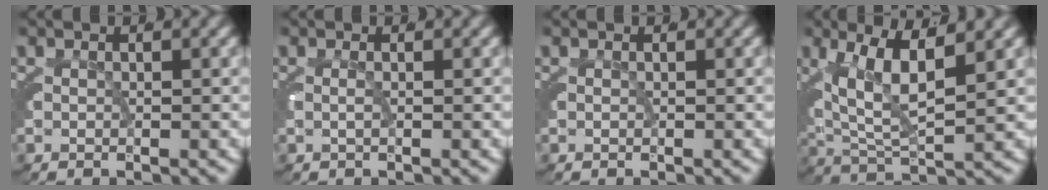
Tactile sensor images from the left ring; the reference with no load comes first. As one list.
[{"total": 1.1, "force": [0.1, -0.8, 0.7], "torque": [-0.018, -0.007, 0.006]}, {"total": 0.0}, {"total": 7.0, "force": [2.8, 3.0, 5.7], "torque": [-0.108, -0.005, 0.051]}]